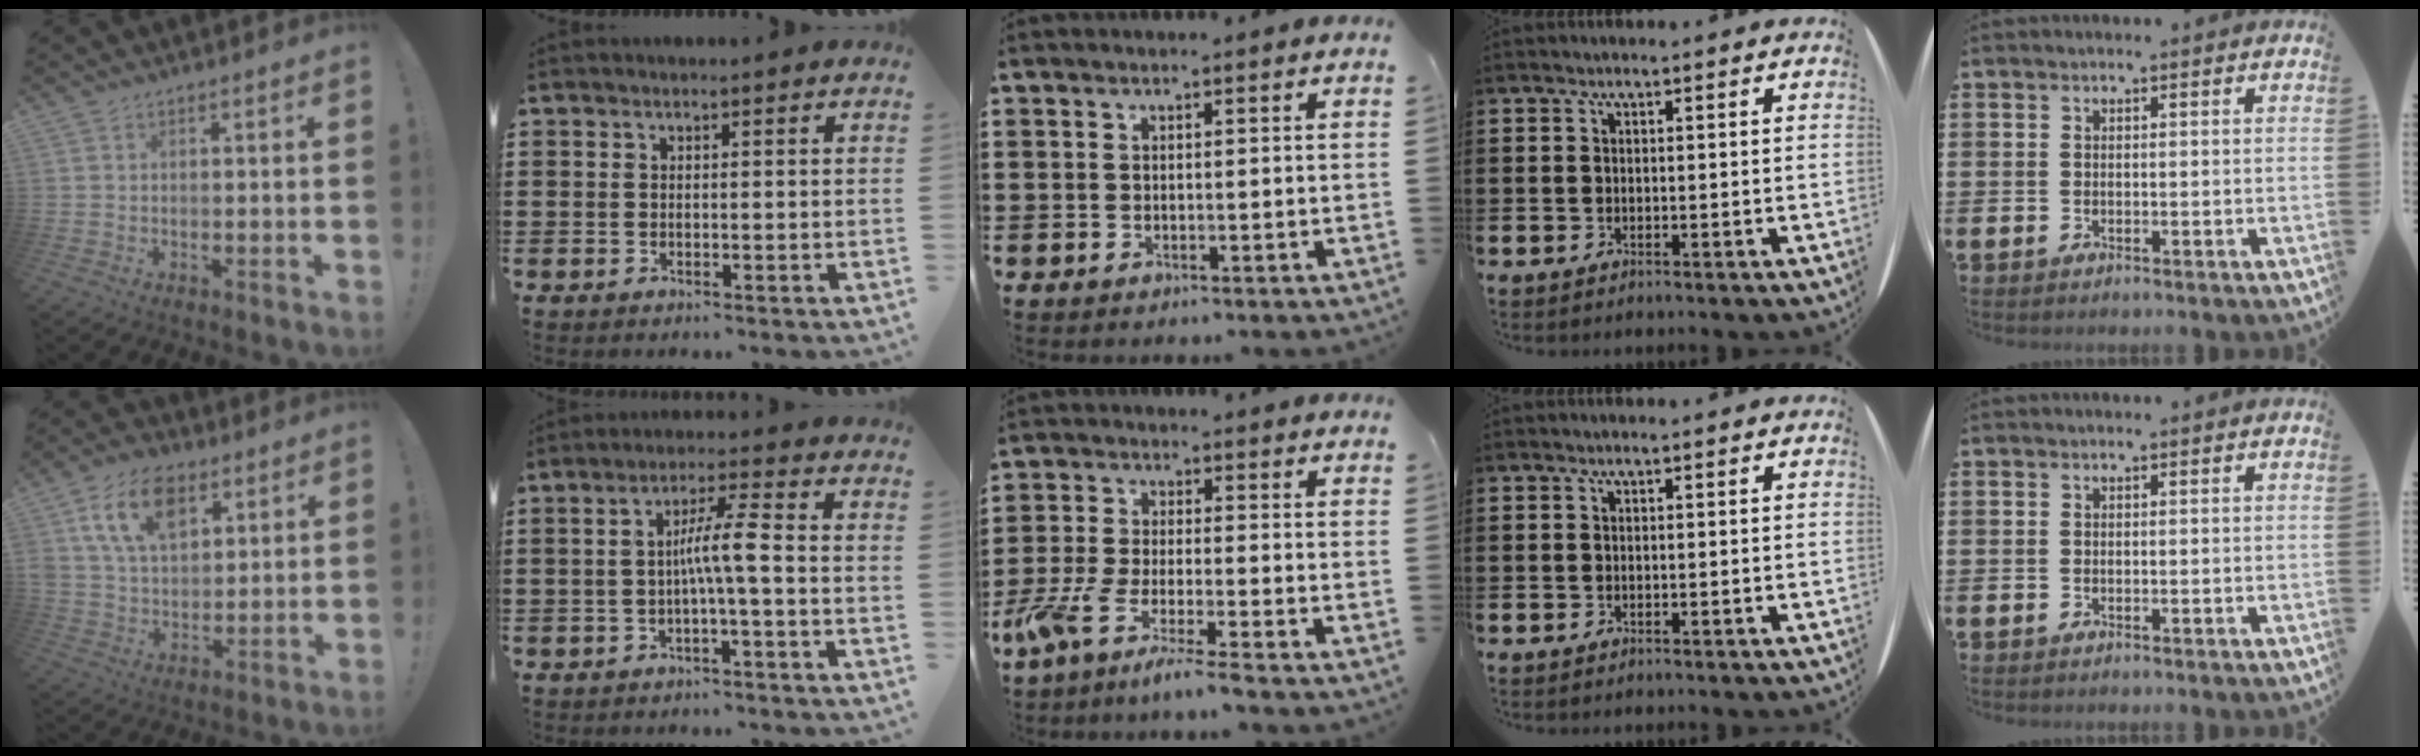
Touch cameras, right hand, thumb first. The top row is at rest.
{"thumb": {"total": 15.6, "force": [7.3, 9.7, 9.8], "torque": [-0.170, -0.015, 0.135]}, "index": {"total": 5.8, "force": [-0.8, 0.2, 5.7], "torque": [-0.106, 0.002, -0.022]}, "middle": {"total": 6.0, "force": [-5.0, -0.4, 3.2], "torque": [-0.086, -0.024, -0.103]}}